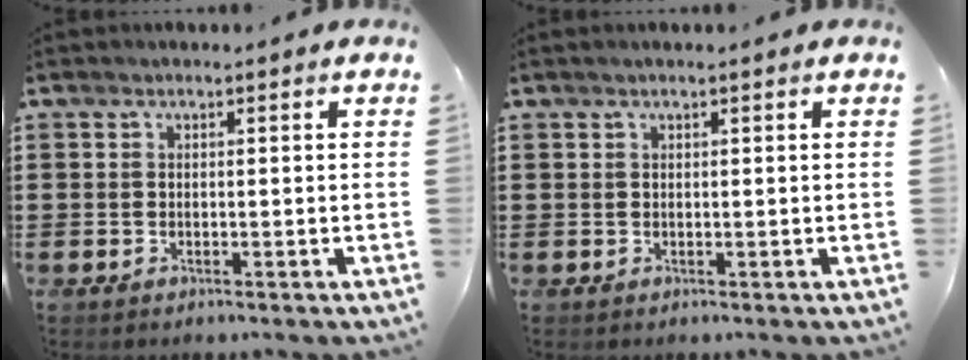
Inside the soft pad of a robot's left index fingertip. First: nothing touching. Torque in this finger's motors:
{"motor_torque": [2.14, 0.00, 0.06, 0.06]}